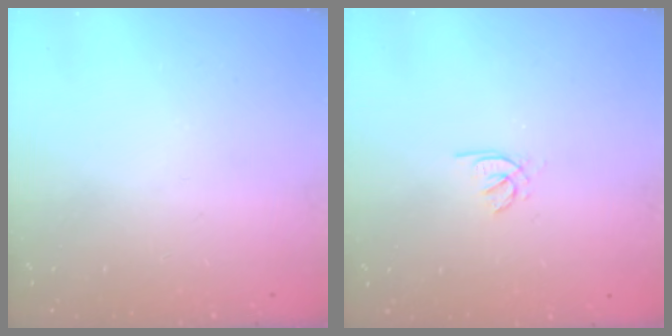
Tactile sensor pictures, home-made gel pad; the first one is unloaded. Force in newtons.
{"total": 1.8, "press": 1.8, "slide": 0.5}